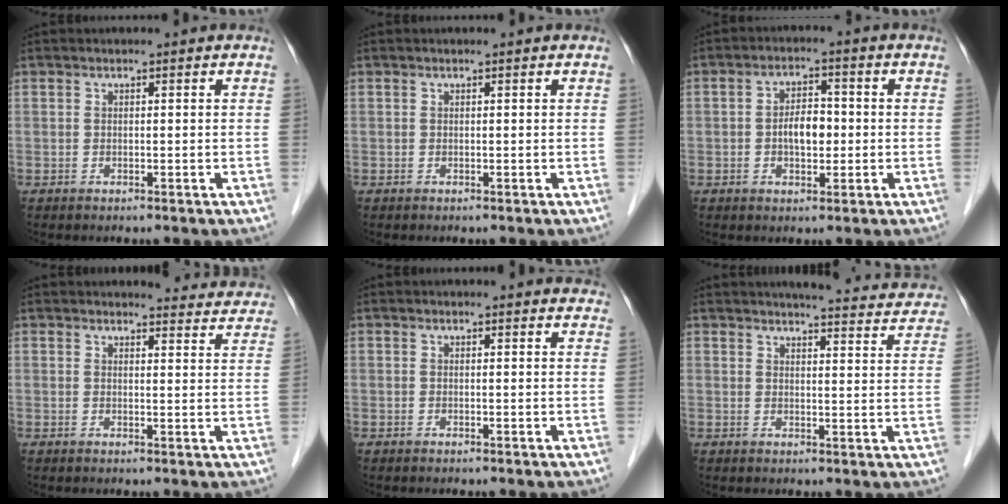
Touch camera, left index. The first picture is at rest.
{"total": 0.0}
{"total": 4.7, "force": [-0.6, 2.5, 4.0], "torque": [-0.074, 0.010, -0.010]}
{"total": 9.3, "force": [9.1, 1.5, 0.8], "torque": [0.017, -0.019, 0.079]}
{"total": 4.2, "force": [4.1, 0.7, 0.5], "torque": [-0.002, -0.003, 0.026]}
{"total": 16.0, "force": [15.2, 2.2, 4.6], "torque": [-0.040, -0.035, 0.157]}